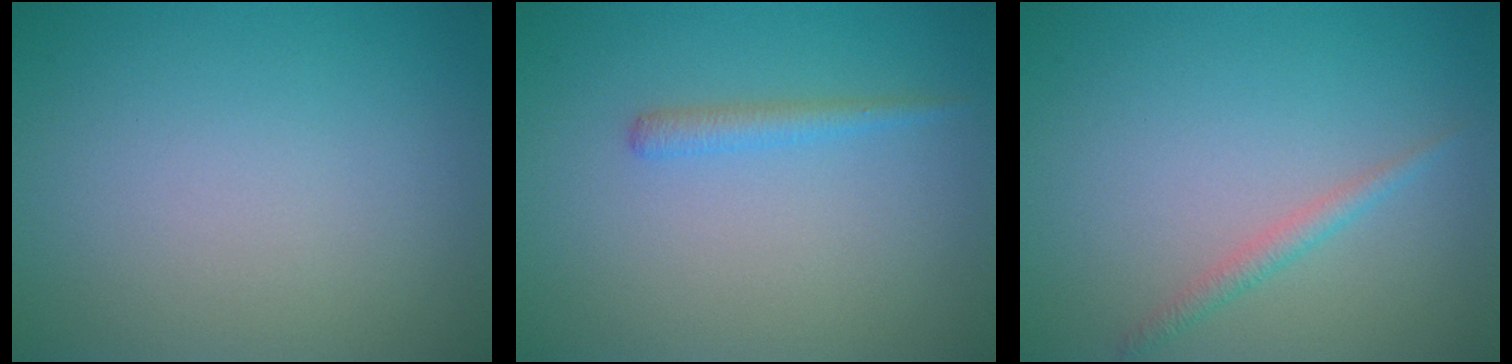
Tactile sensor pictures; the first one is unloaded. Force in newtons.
{"total": 1.3, "press": 1.3, "slide": 0.1}
{"total": 1.3, "press": 1.3, "slide": 0.1}